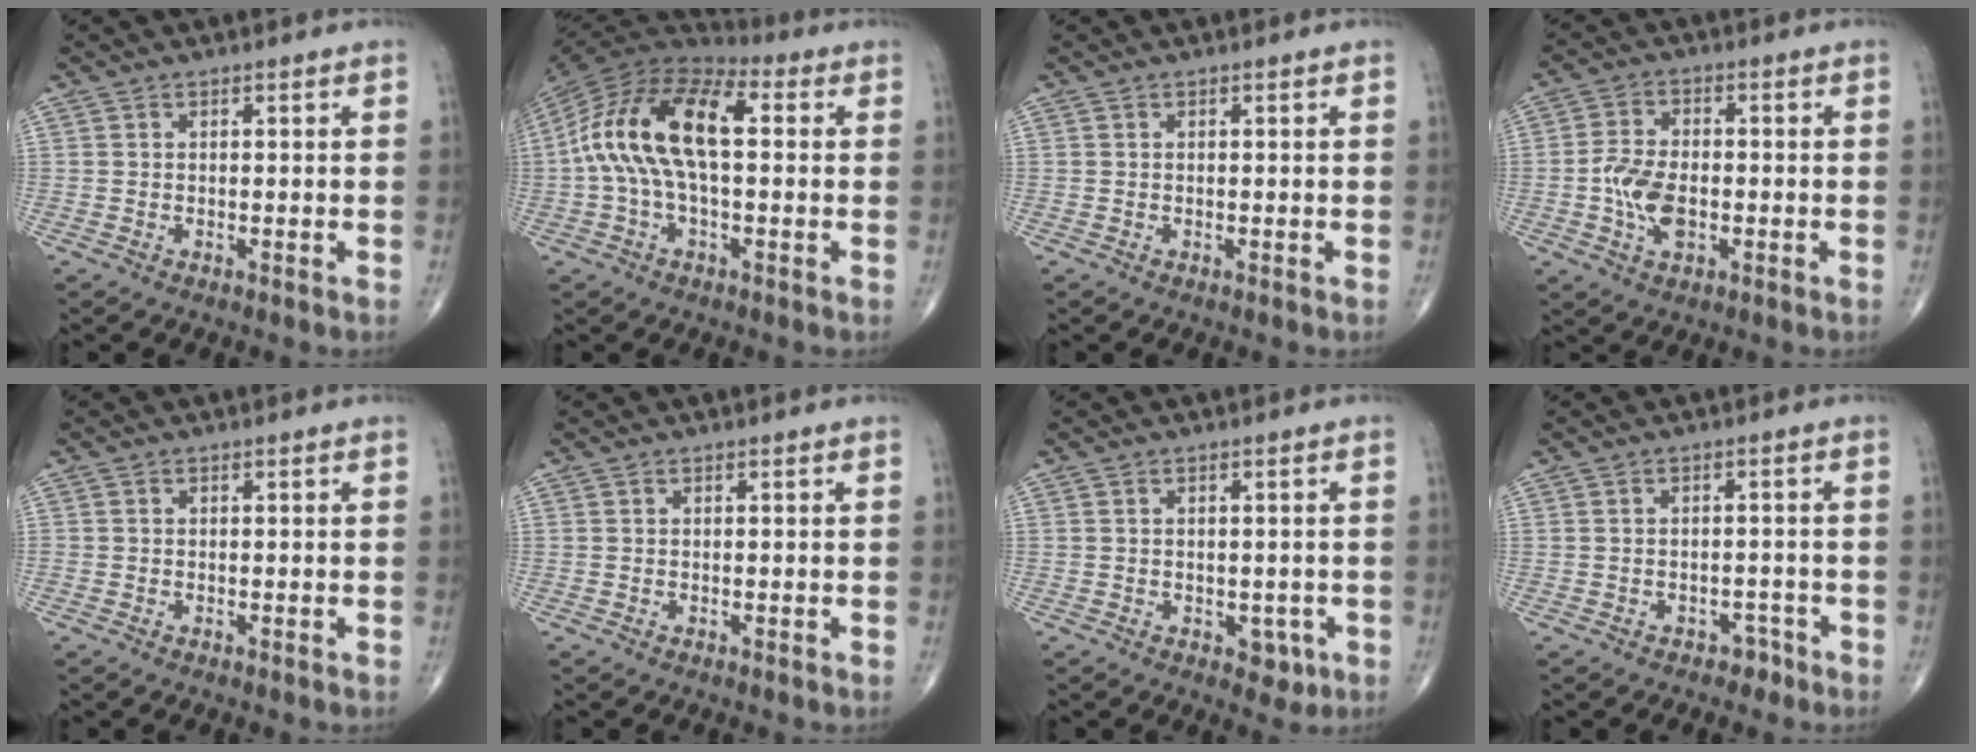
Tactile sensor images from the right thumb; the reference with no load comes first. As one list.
[{"total": 17.5, "force": [1.5, 8.5, 15.2], "torque": [-0.290, 0.043, 0.016]}, {"total": 0.0}, {"total": 7.9, "force": [-1.6, 4.6, 6.2], "torque": [-0.120, 0.008, -0.032]}, {"total": 0.0}, {"total": 0.0}, {"total": 3.2, "force": [-1.0, 2.3, 2.0], "torque": [-0.005, 0.001, -0.008]}, {"total": 2.2, "force": [-1.6, 1.5, 0.5], "torque": [0.001, 0.015, -0.021]}]